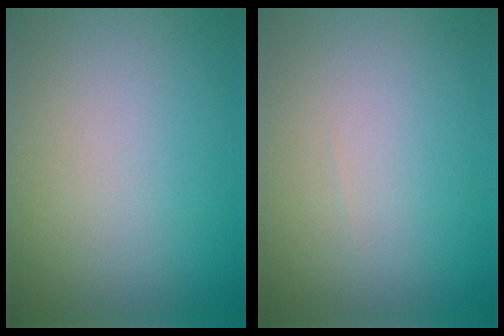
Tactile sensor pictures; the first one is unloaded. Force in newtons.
{"total": 0.0}